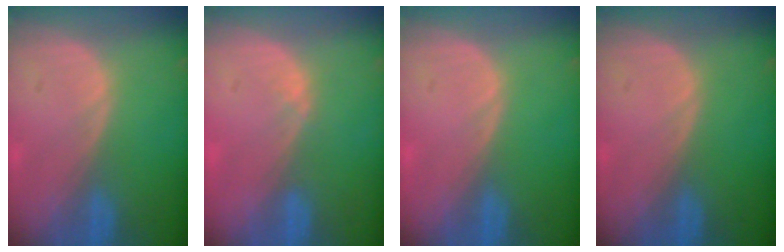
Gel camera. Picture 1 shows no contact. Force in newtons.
{"total": 1.0, "press": 0.8, "slide": 0.6}
{"total": 0.0}
{"total": 0.0}